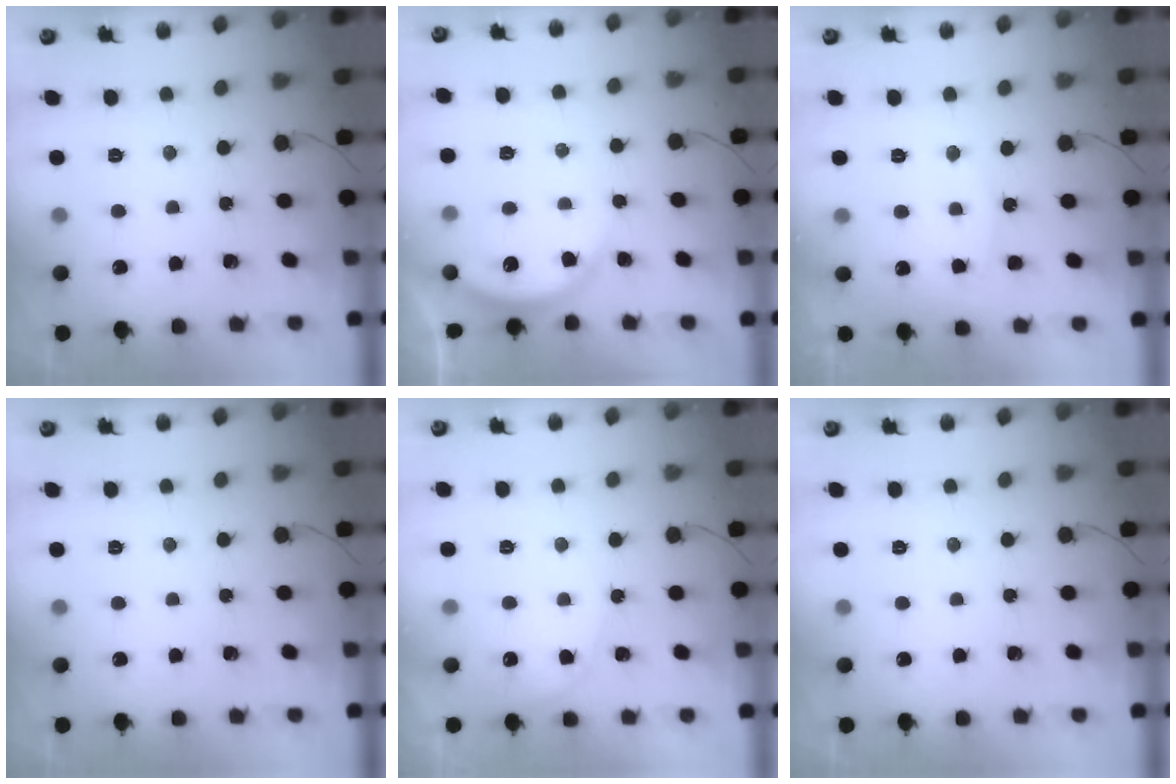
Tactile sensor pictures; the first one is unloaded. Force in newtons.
{"total": 3.8, "press": 3.8, "slide": 0.2}
{"total": 7.7, "press": 7.7, "slide": 0.8}
{"total": 0.0}
{"total": 4.0, "press": 3.9, "slide": 0.3}
{"total": 0.0}